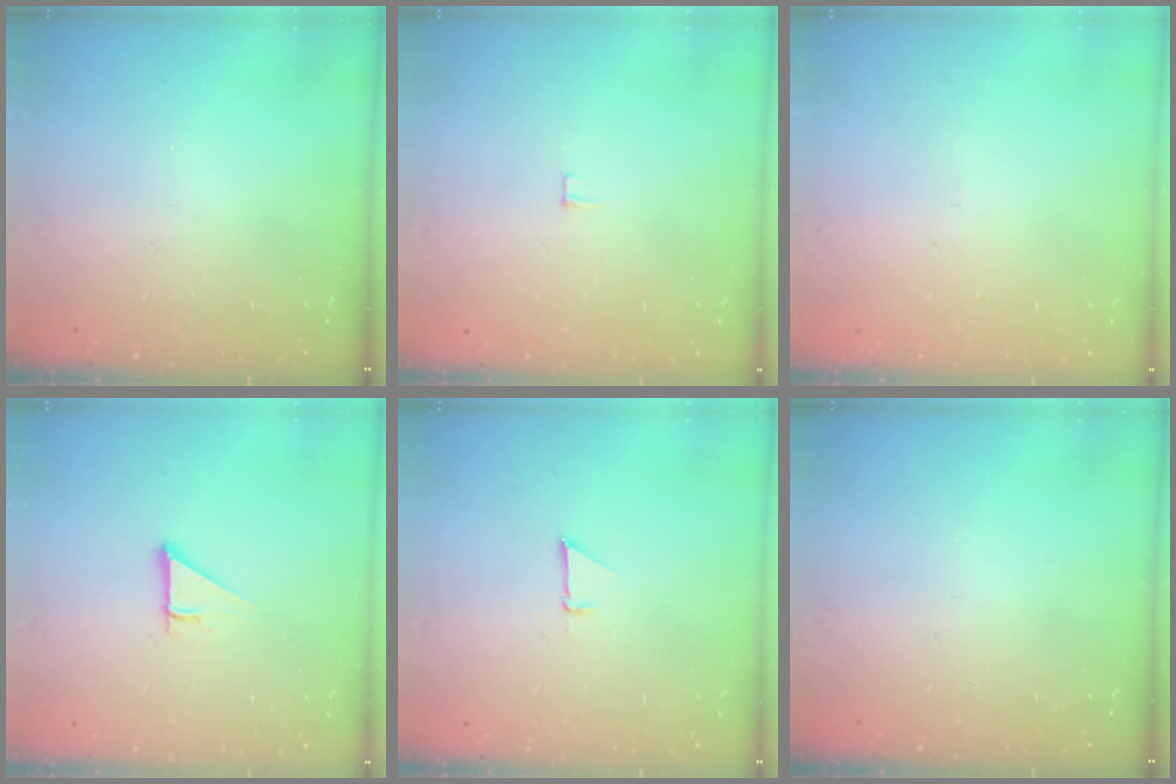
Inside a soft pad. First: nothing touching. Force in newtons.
{"total": 3.4, "press": 3.3, "slide": 0.3}
{"total": 0.9, "press": 0.9, "slide": 0.0}
{"total": 3.0, "press": 3.0, "slide": 0.1}
{"total": 1.9, "press": 1.9, "slide": 0.0}
{"total": 0.0}